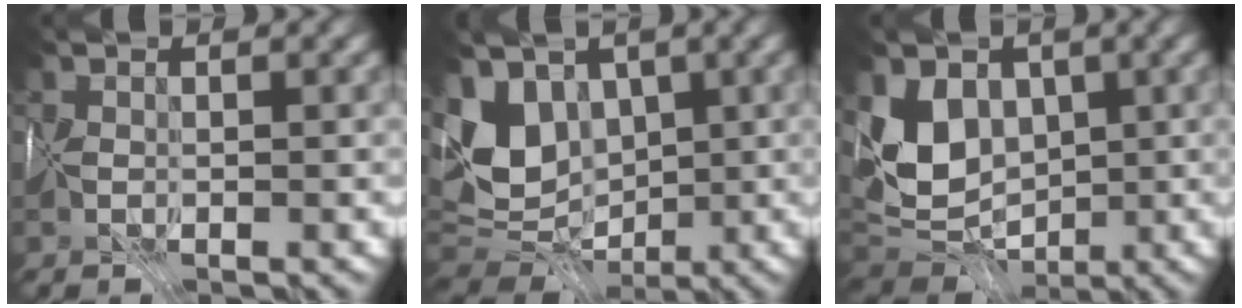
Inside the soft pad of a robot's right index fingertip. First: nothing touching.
{"total": 5.8, "force": [1.8, 4.4, 3.3], "torque": [-0.078, -0.004, 0.031]}
{"total": 5.0, "force": [1.8, 3.9, 2.6], "torque": [-0.062, -0.009, 0.031]}